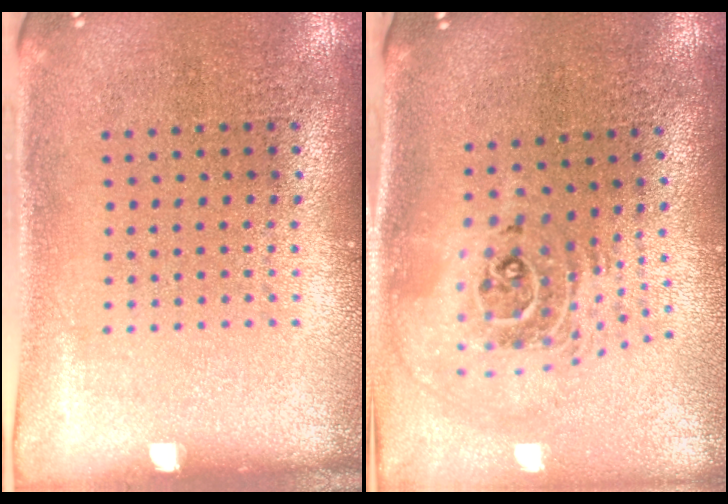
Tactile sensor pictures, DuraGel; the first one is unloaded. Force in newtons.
{"total": 2.4, "press": 1.7, "slide": 1.7}